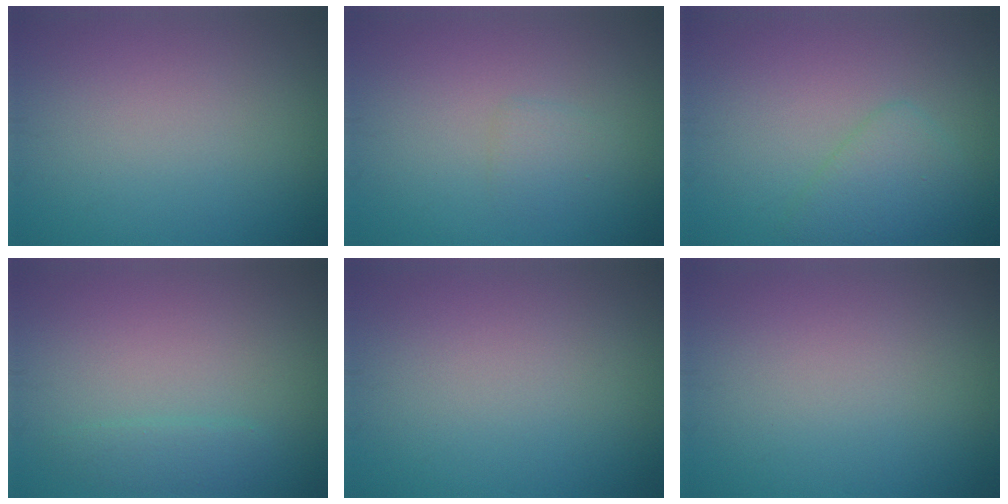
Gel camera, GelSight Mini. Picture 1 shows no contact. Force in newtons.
{"total": 1.1, "press": 1.1, "slide": 0.1}
{"total": 2.6, "press": 2.6, "slide": 0.0}
{"total": 1.4, "press": 1.4, "slide": 0.1}
{"total": 0.0}
{"total": 0.0}